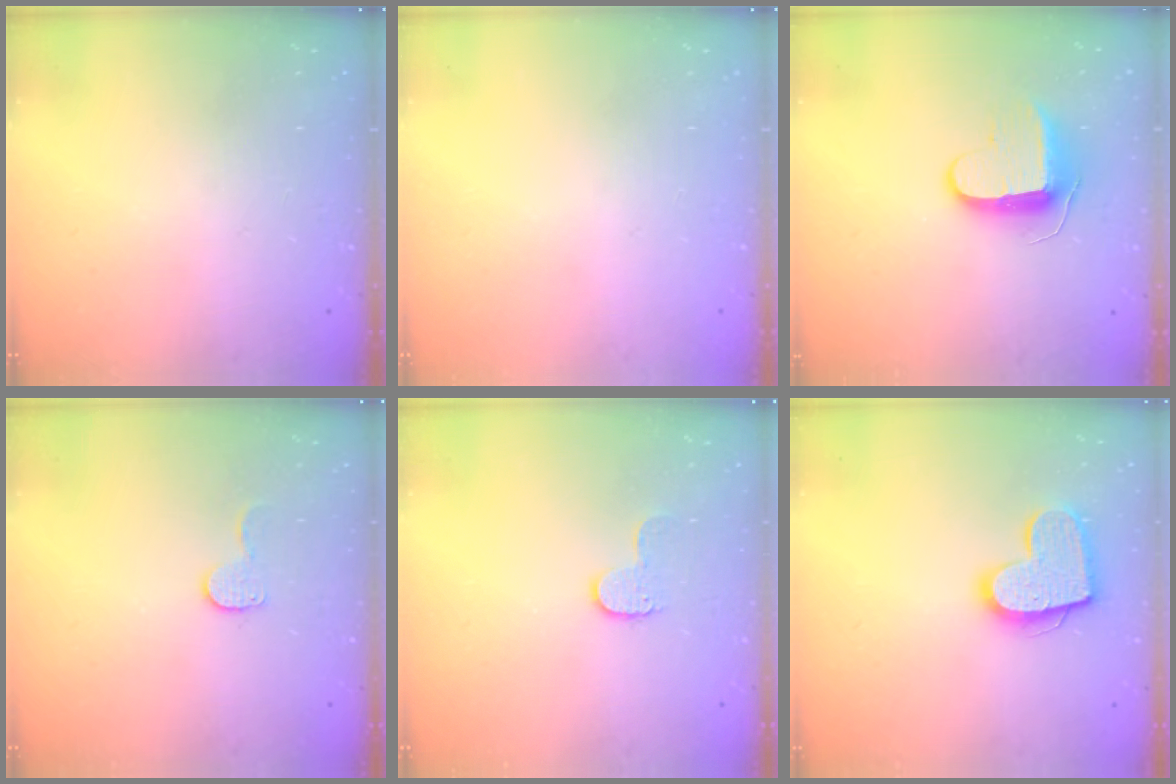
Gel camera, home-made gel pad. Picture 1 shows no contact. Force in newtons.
{"total": 0.0}
{"total": 10.5, "press": 10.4, "slide": 1.0}
{"total": 6.0, "press": 5.9, "slide": 0.5}
{"total": 7.2, "press": 7.2, "slide": 0.4}
{"total": 13.9, "press": 13.9, "slide": 0.9}